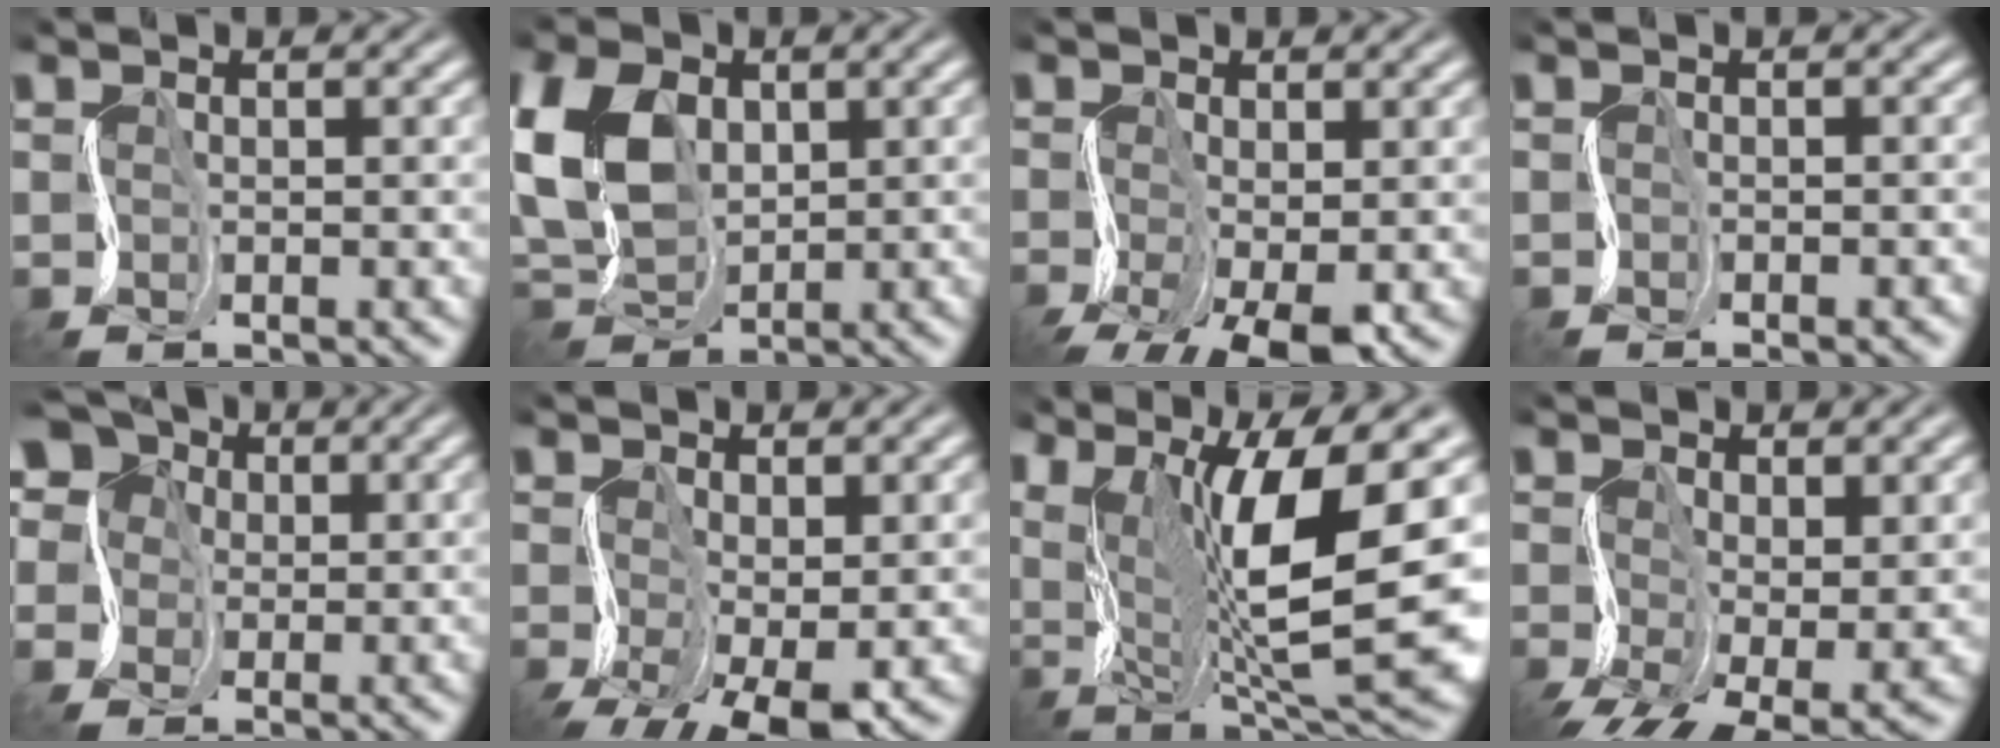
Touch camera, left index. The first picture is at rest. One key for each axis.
{"total": 7.4, "fx": 1.5, "fy": 5.1, "fz": 5.1, "tx": -0.116, "ty": 0.019, "tz": 0.013}
{"total": 6.3, "fx": -2.9, "fy": 2.2, "fz": 5.2, "tx": -0.100, "ty": -0.007, "tz": -0.050}
{"total": 1.2, "fx": -1.0, "fy": 0.2, "fz": 0.6, "tx": -0.001, "ty": 0.001, "tz": -0.017}
{"total": 10.3, "fx": 3.7, "fy": 8.3, "fz": 4.7, "tx": -0.097, "ty": 0.044, "tz": 0.005}
{"total": 6.6, "fx": -2.2, "fy": 2.7, "fz": 5.6, "tx": -0.105, "ty": -0.005, "tz": -0.039}
{"total": 14.1, "fx": 2.3, "fy": 3.4, "fz": 13.4, "tx": -0.231, "ty": 0.003, "tz": 0.052}
{"total": 7.5, "fx": -2.3, "fy": 3.2, "fz": 6.3, "tx": -0.117, "ty": -0.020, "tz": -0.037}